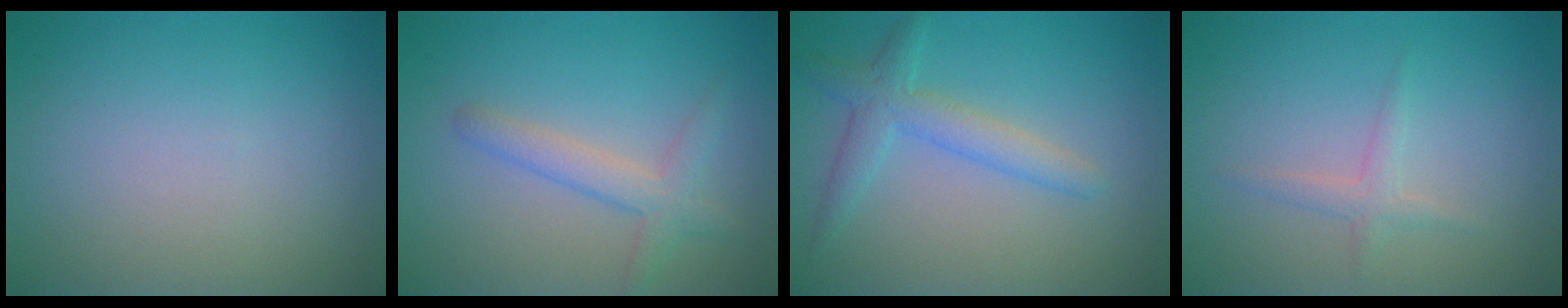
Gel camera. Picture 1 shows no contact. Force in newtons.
{"total": 2.7, "press": 2.6, "slide": 0.1}
{"total": 2.1, "press": 2.1, "slide": 0.1}
{"total": 1.3, "press": 1.3, "slide": 0.0}